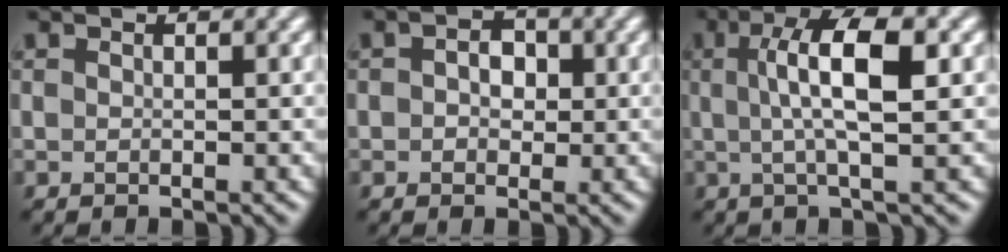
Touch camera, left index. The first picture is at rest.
{"total": 2.7, "force": [0.4, 2.0, 1.8], "torque": [-0.020, 0.004, -0.007]}
{"total": 6.1, "force": [1.0, 1.5, 5.8], "torque": [-0.097, 0.010, 0.015]}